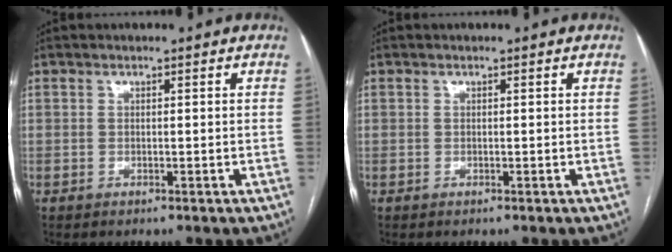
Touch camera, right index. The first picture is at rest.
{"total": 0.0}